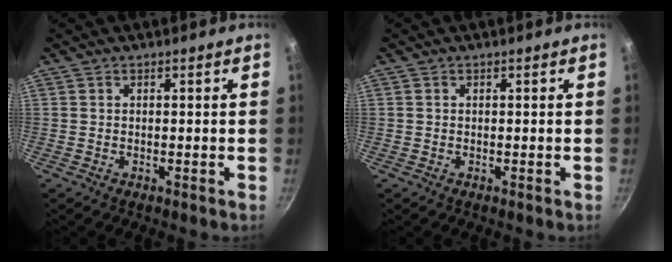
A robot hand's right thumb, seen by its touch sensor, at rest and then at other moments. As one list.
[{"total": 0.0}]